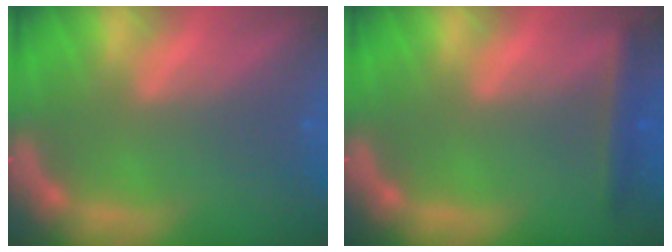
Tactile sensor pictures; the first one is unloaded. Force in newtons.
{"total": 2.4}